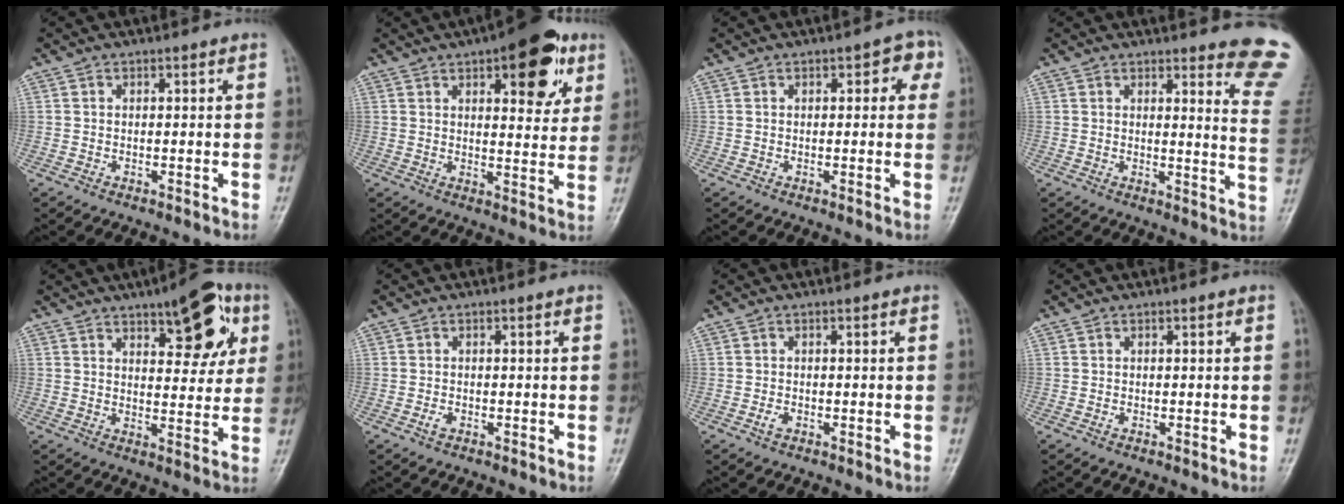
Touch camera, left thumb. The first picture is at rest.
{"total": 18.0, "force": [9.0, 7.0, 13.9], "torque": [-0.145, -0.030, 0.123]}
{"total": 4.1, "force": [1.4, 2.1, 3.2], "torque": [-0.013, 0.003, 0.006]}
{"total": 11.8, "force": [10.4, 1.4, 5.2], "torque": [-0.031, -0.105, 0.091]}
{"total": 13.0, "force": [6.2, 5.3, 10.1], "torque": [-0.098, -0.016, 0.081]}
{"total": 1.1, "force": [-0.4, 0.7, 0.8], "torque": [-0.016, 0.001, -0.009]}
{"total": 1.2, "force": [-0.5, 0.7, 0.8], "torque": [-0.018, 0.002, -0.010]}
{"total": 0.7, "force": [0.0, 0.3, 0.6], "torque": [-0.006, 0.005, 0.002]}